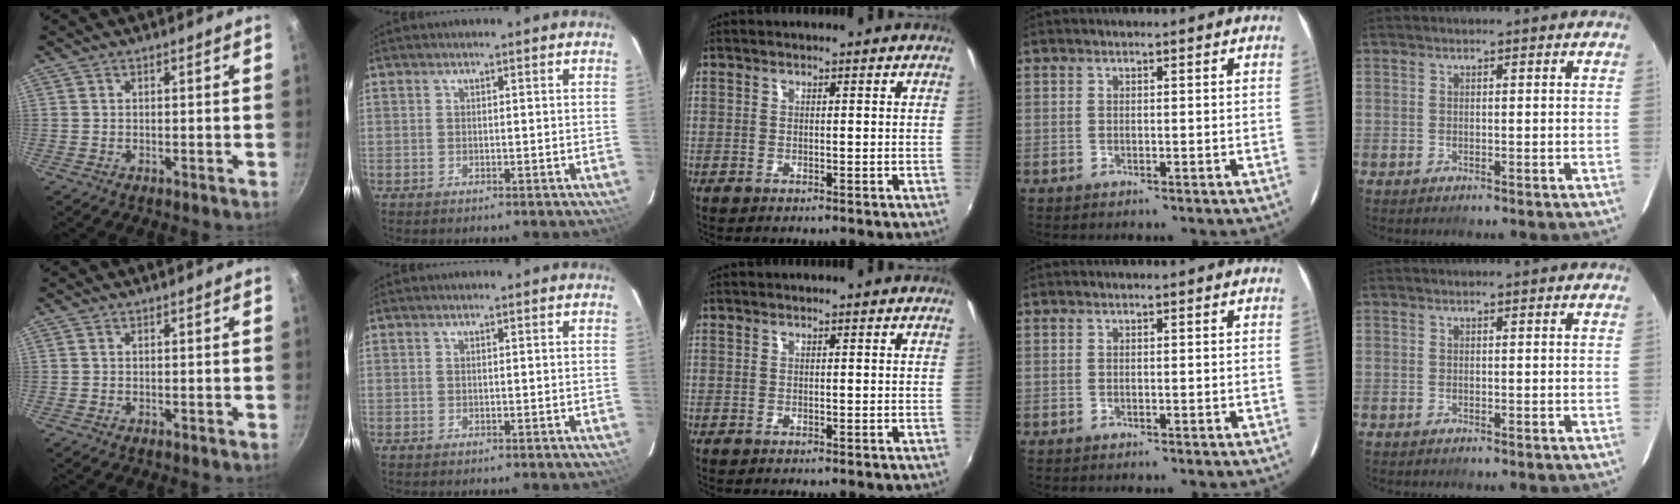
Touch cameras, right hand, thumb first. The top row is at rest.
{}